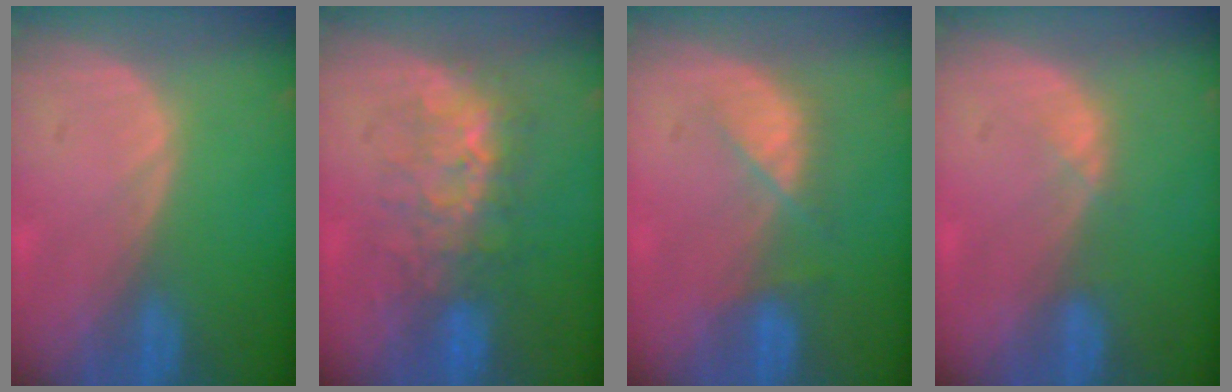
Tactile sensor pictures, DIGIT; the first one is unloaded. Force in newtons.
{"total": 7.6, "press": 7.2, "slide": 2.3}
{"total": 4.1, "press": 4.1, "slide": 0.5}
{"total": 1.4, "press": 1.2, "slide": 0.7}